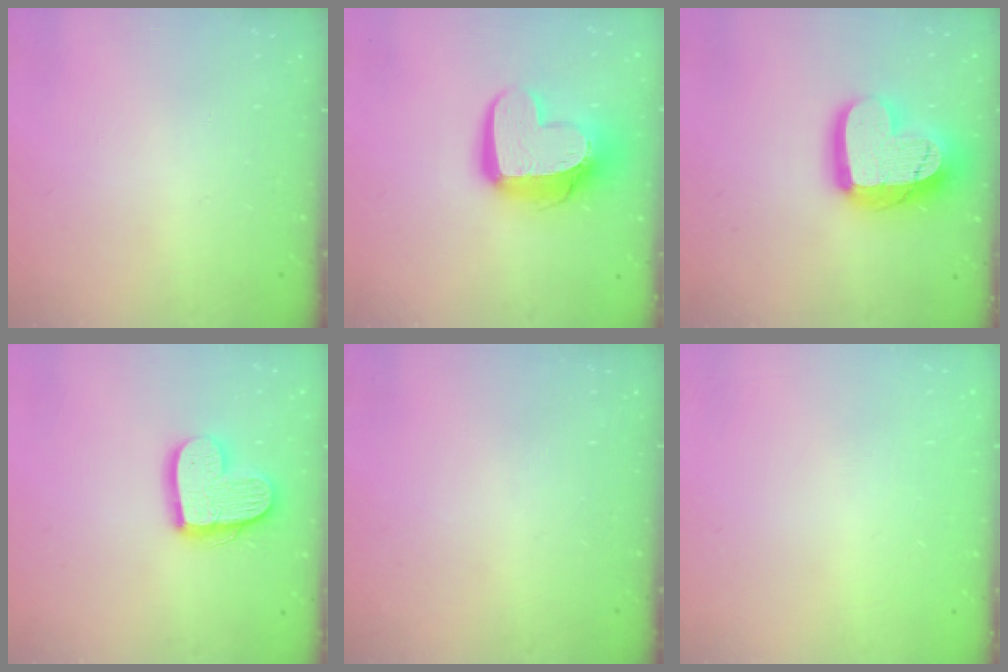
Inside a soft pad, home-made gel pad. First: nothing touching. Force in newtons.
{"total": 14.9, "press": 14.8, "slide": 1.4}
{"total": 19.9, "press": 19.9, "slide": 1.5}
{"total": 13.9, "press": 13.9, "slide": 1.0}
{"total": 0.0}
{"total": 0.0}